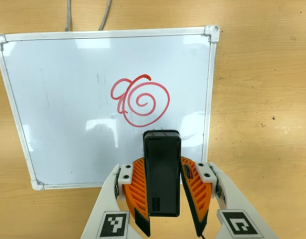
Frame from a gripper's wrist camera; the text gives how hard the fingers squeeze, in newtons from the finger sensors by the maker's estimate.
{"total": 6.7, "left": 5.2, "right": 8.2}